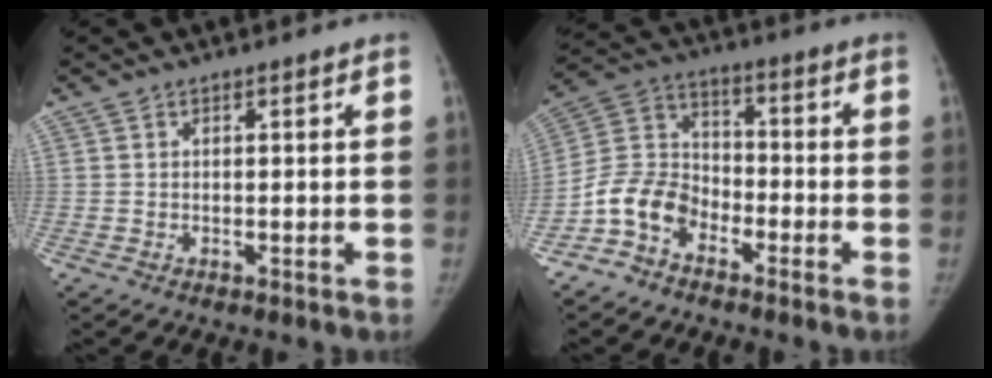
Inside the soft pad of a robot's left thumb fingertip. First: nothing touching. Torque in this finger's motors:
{"motor_torque": [-0.13, 3.12, -0.19, 0.38, 0.05]}